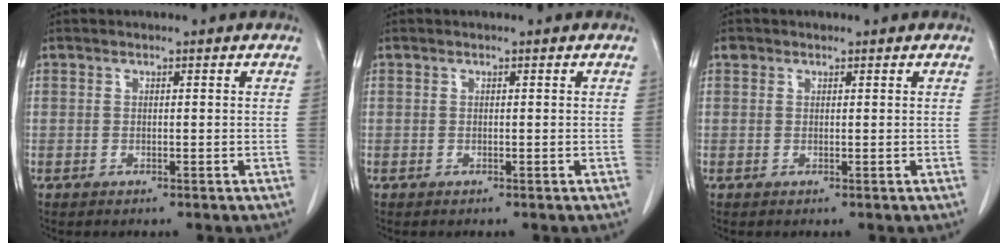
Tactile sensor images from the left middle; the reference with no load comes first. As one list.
[{"total": 0.0}, {"total": 0.8, "force": [0.6, 0.6, 0.1], "torque": [0.001, 0.006, 0.007]}]